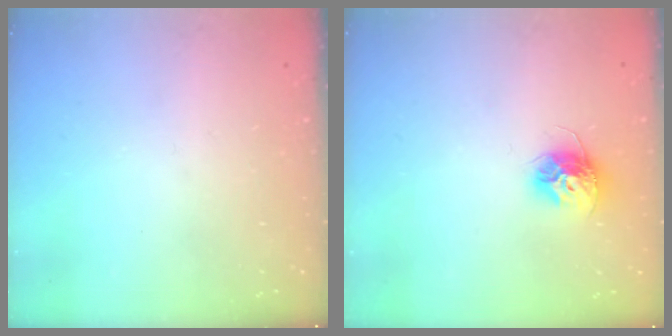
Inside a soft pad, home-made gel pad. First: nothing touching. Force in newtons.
{"total": 10.3, "press": 10.3, "slide": 0.7}